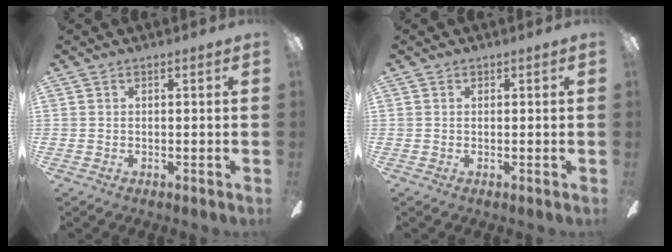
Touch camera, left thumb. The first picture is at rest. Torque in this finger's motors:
{"motor_torque": [-0.21, -0.08, -0.29, 0.17, 0.00]}